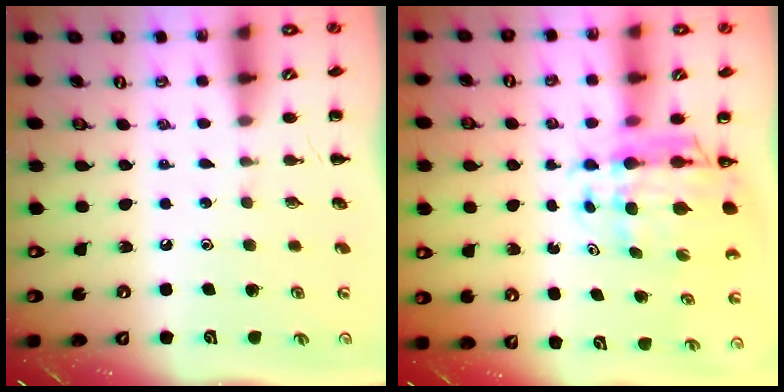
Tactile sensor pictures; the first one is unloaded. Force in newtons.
{"total": 8.6, "press": 8.2, "slide": 2.7}